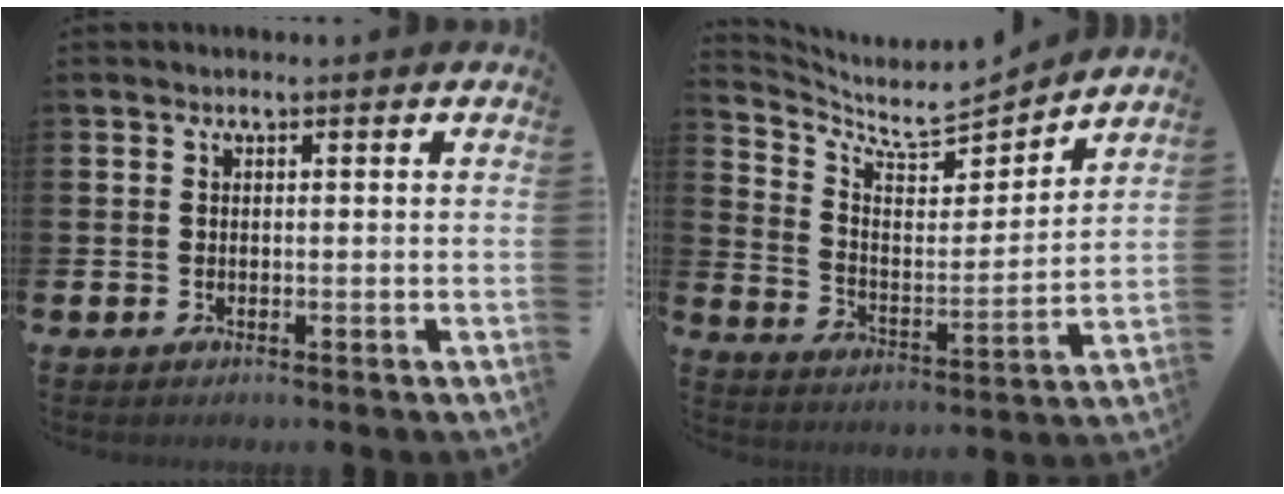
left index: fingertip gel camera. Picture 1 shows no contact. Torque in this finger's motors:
{"motor_torque": [-0.84, -1.14, -0.35, -0.02]}